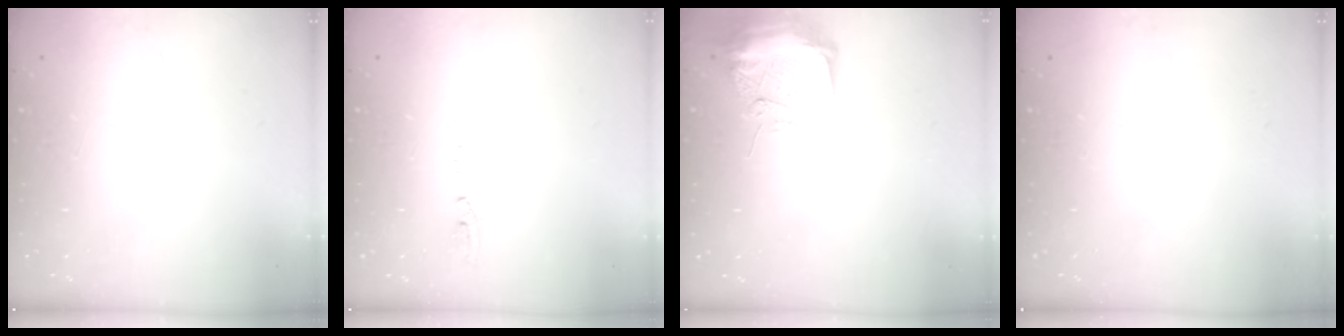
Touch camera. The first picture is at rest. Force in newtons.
{"total": 6.0, "press": 5.8, "slide": 1.5}
{"total": 9.8, "press": 9.7, "slide": 1.2}
{"total": 0.0}